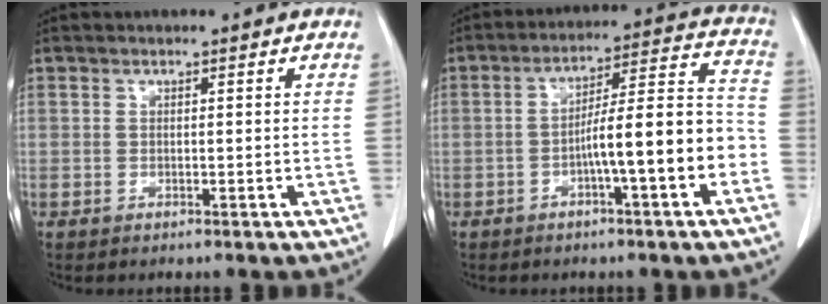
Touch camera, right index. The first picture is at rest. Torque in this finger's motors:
{"motor_torque": [1.60, -0.54, 0.60, 0.11]}